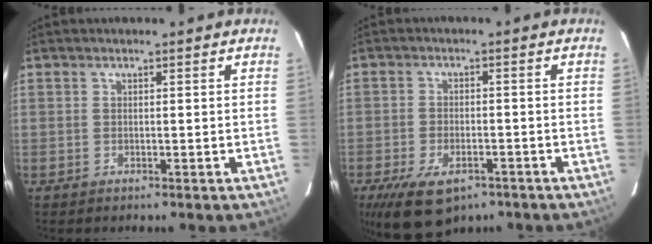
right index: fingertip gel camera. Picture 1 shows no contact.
{"total": 9.5, "force": [-6.2, 4.6, 5.6], "torque": [-0.106, -0.010, -0.095]}